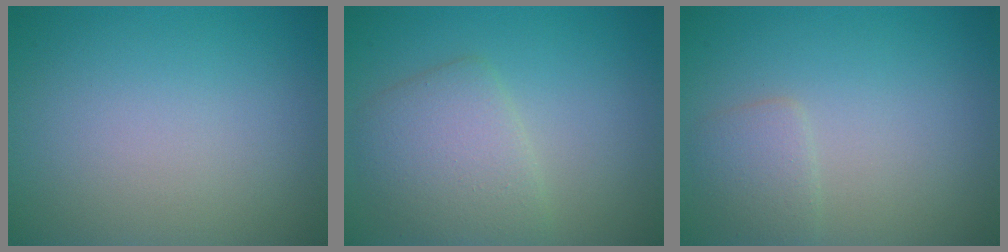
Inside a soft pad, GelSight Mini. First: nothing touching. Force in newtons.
{"total": 4.0, "press": 4.0, "slide": 0.0}
{"total": 1.8, "press": 1.8, "slide": 0.0}